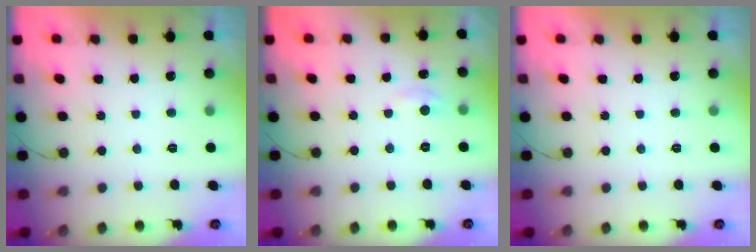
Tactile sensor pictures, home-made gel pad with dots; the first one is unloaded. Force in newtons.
{"total": 2.3, "press": 2.3, "slide": 0.3}
{"total": 0.0}